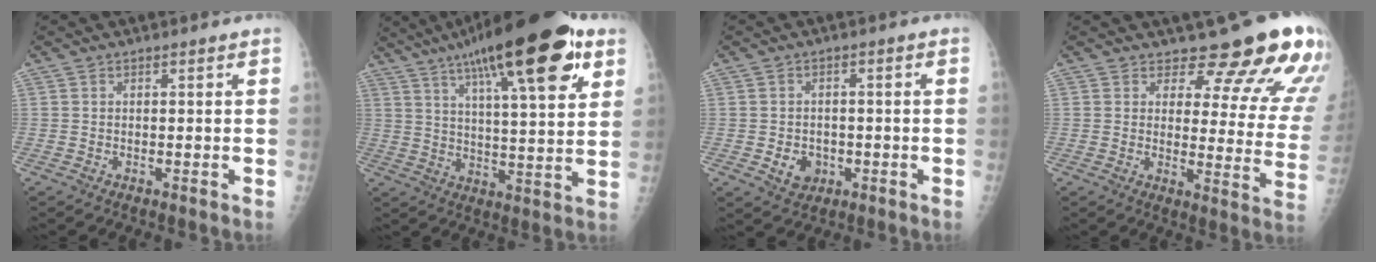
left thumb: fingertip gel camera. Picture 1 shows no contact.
{"total": 24.3, "force": [13.1, 6.4, 19.5], "torque": [-0.291, -0.017, 0.200]}
{"total": 4.8, "force": [-1.4, 4.0, 2.3], "torque": [-0.017, 0.005, -0.015]}
{"total": 15.8, "force": [13.6, 4.8, 6.5], "torque": [-0.034, -0.118, 0.144]}